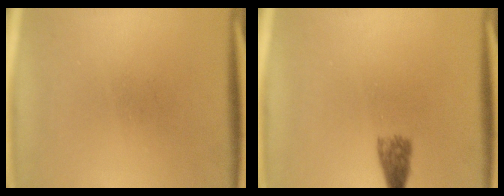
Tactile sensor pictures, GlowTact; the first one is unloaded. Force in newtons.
{"total": 2.7}